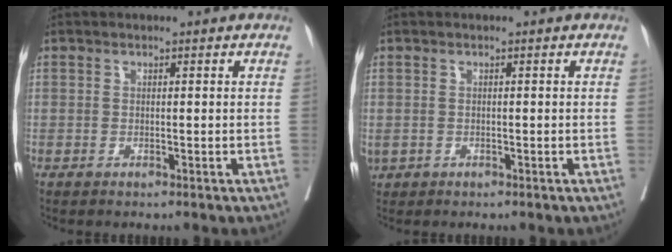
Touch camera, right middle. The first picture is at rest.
{"total": 1.6, "force": [-0.4, 1.3, 0.8], "torque": [-0.024, 0.002, 0.002]}